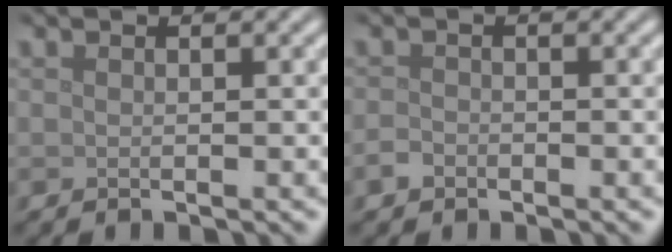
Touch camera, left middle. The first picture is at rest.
{"total": 1.1, "force": [-0.7, 0.8, 0.4], "torque": [-0.006, 0.000, -0.016]}